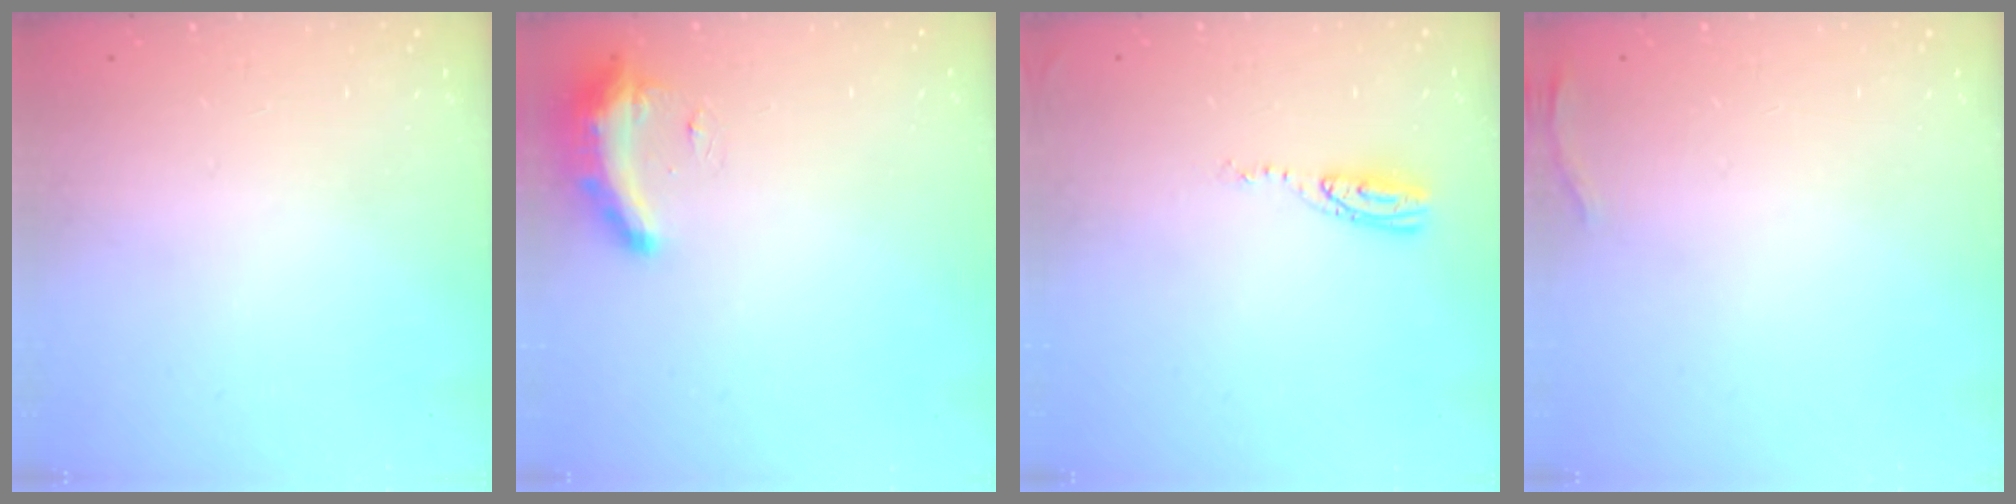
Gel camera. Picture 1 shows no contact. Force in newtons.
{"total": 8.8, "press": 8.7, "slide": 0.8}
{"total": 5.9, "press": 5.9, "slide": 0.4}
{"total": 7.3, "press": 5.5, "slide": 4.8}